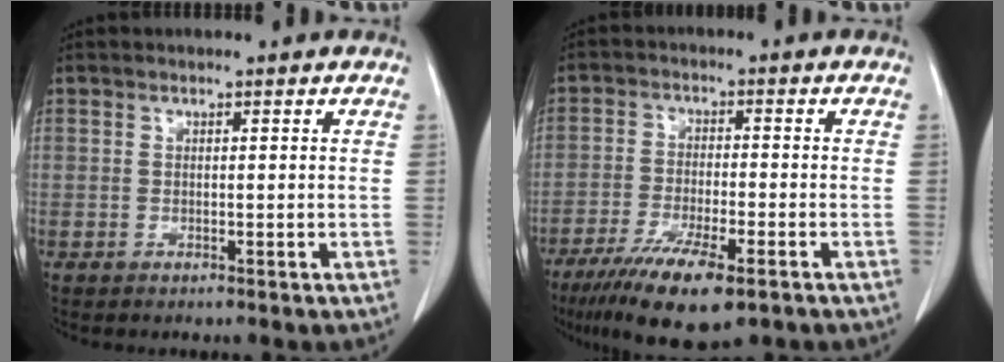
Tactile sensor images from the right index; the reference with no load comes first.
{"total": 11.8, "force": [-7.6, 2.3, 8.8], "torque": [-0.151, -0.026, -0.121]}